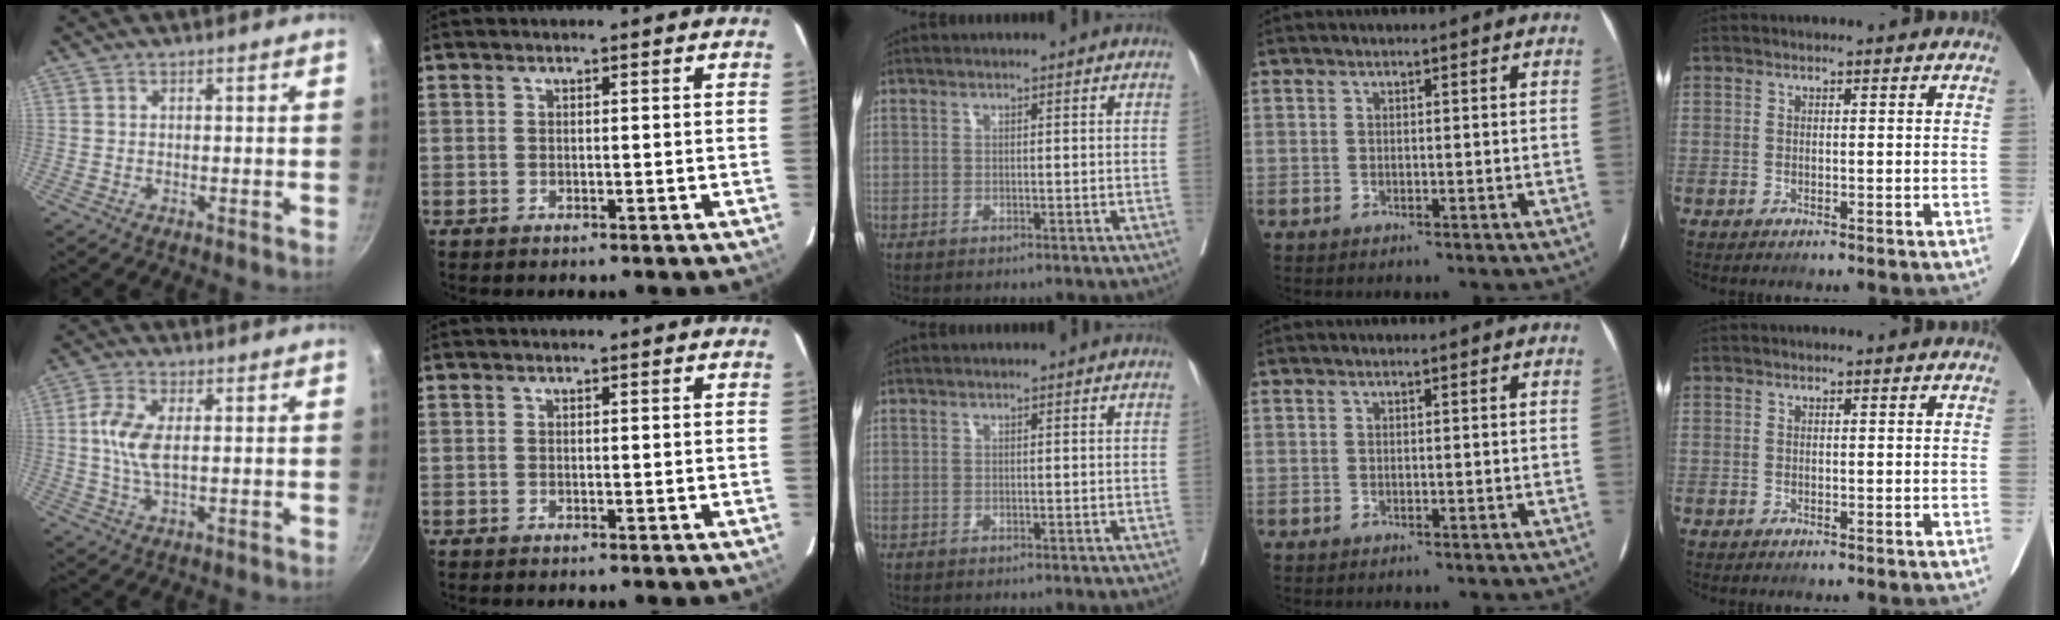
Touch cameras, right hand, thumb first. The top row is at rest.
{"thumb": {"total": 7.5, "force": [0.9, 3.4, 6.6], "torque": [-0.149, -0.002, 0.014]}}